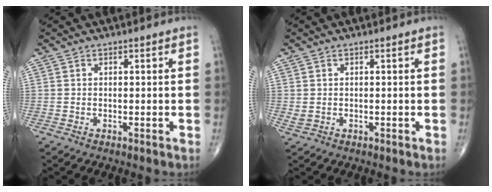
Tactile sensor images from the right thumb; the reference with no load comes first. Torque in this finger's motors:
{"motor_torque": [-0.26, 0.41, -0.06, -0.12, 0.01]}